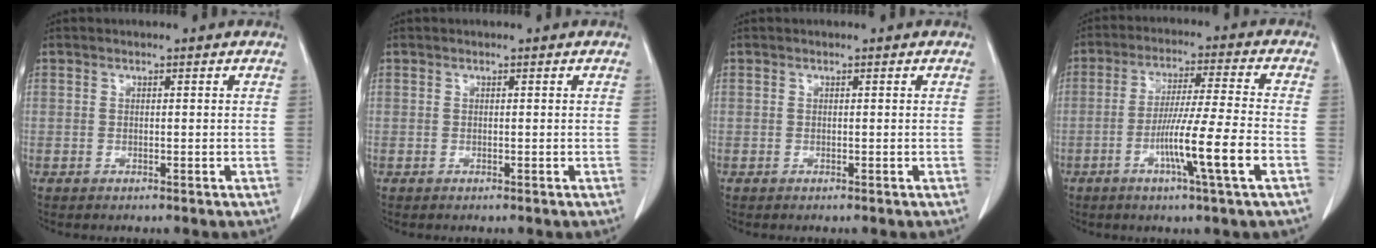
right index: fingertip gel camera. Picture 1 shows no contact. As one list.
[{"total": 0.0}, {"total": 0.0}, {"total": 11.2, "force": [-4.1, -1.2, 10.3], "torque": [-0.184, -0.013, -0.075]}]